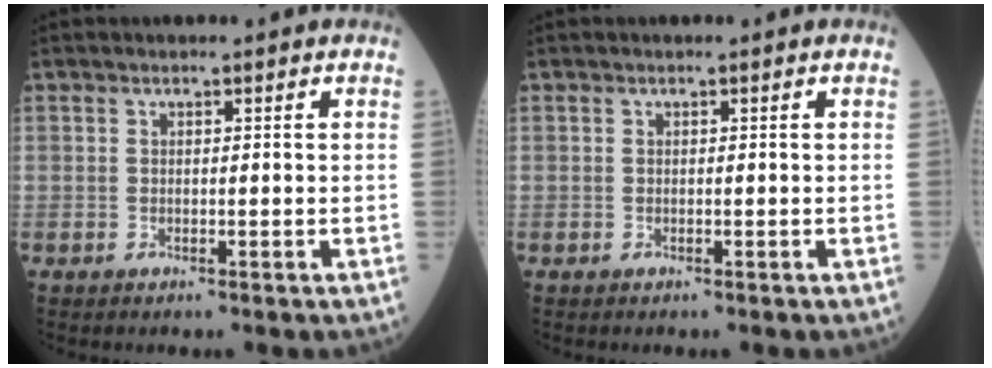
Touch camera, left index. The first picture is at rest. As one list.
[{"total": 0.0}]